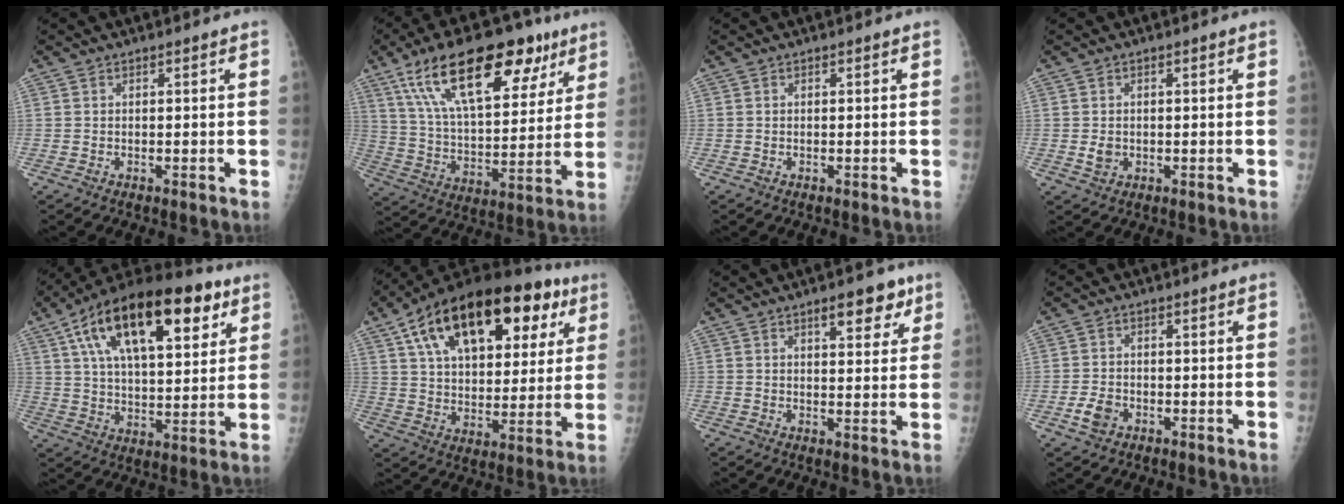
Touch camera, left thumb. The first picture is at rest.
{"total": 25.2, "force": [14.0, 11.1, 17.9], "torque": [-0.261, -0.017, 0.238]}
{"total": 0.0}
{"total": 2.3, "force": [-0.2, 1.9, 1.2], "torque": [-0.016, 0.000, 0.000]}
{"total": 24.7, "force": [11.5, 10.9, 19.0], "torque": [-0.296, -0.005, 0.188]}
{"total": 28.0, "force": [12.8, 14.7, 20.1], "torque": [-0.284, 0.018, 0.202]}
{"total": 6.9, "force": [4.0, 3.0, 4.8], "torque": [-0.040, -0.017, 0.051]}
{"total": 3.6, "force": [-1.6, 2.6, 2.0], "torque": [-0.036, 0.008, -0.028]}